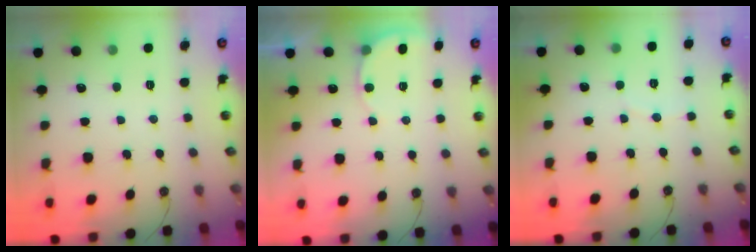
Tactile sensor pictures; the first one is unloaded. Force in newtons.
{"total": 5.7, "press": 5.6, "slide": 1.5}
{"total": 3.4, "press": 3.2, "slide": 1.3}